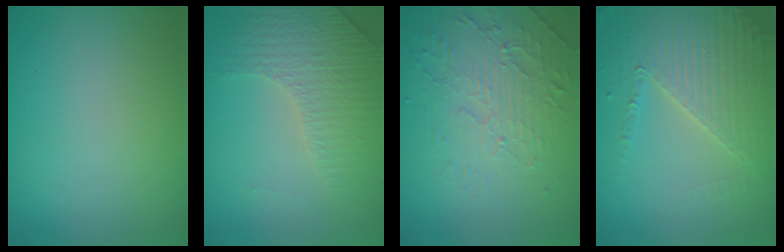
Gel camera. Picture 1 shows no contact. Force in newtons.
{"total": 4.2, "press": 2.9, "slide": 3.1}
{"total": 4.7, "press": 3.3, "slide": 3.3}
{"total": 4.2, "press": 3.9, "slide": 1.4}